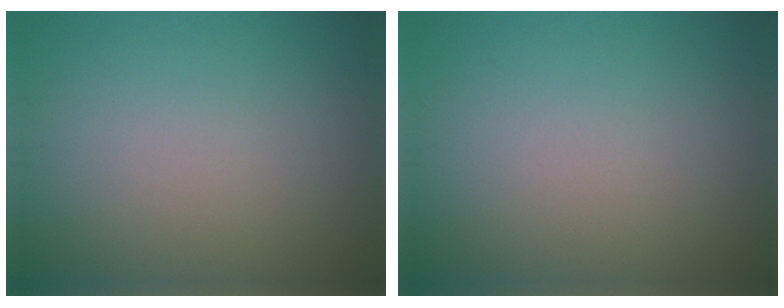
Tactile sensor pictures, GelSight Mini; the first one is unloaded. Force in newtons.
{"total": 0.0}